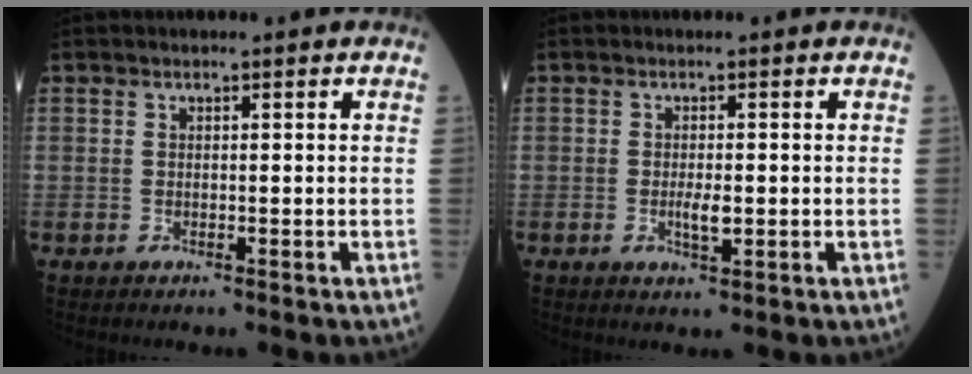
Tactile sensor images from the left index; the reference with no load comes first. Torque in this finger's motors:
{"motor_torque": [0.55, 0.27, 0.07, 0.02]}